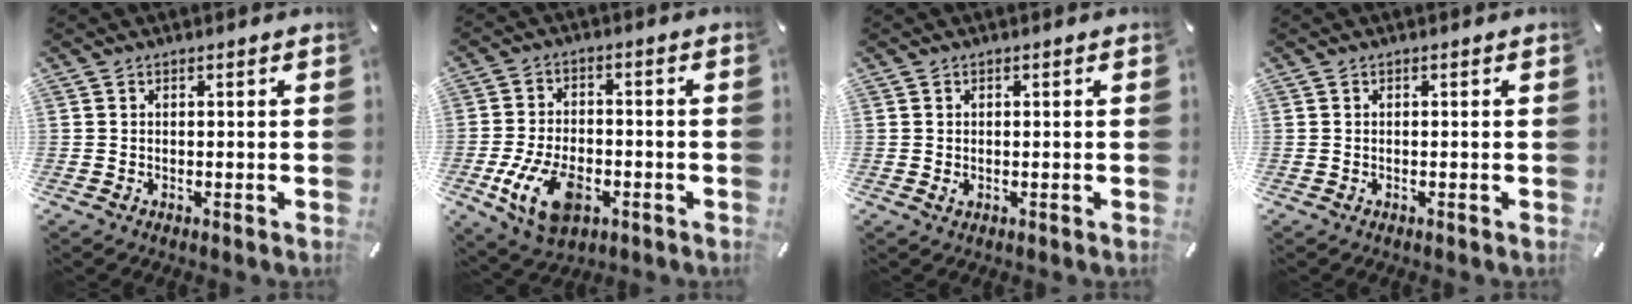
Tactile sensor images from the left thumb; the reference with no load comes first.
{"total": 12.4, "force": [-4.5, 7.5, 8.8], "torque": [-0.175, 0.002, -0.083]}
{"total": 0.9, "force": [-0.1, 0.5, 0.7], "torque": [-0.013, 0.001, -0.002]}
{"total": 0.0}